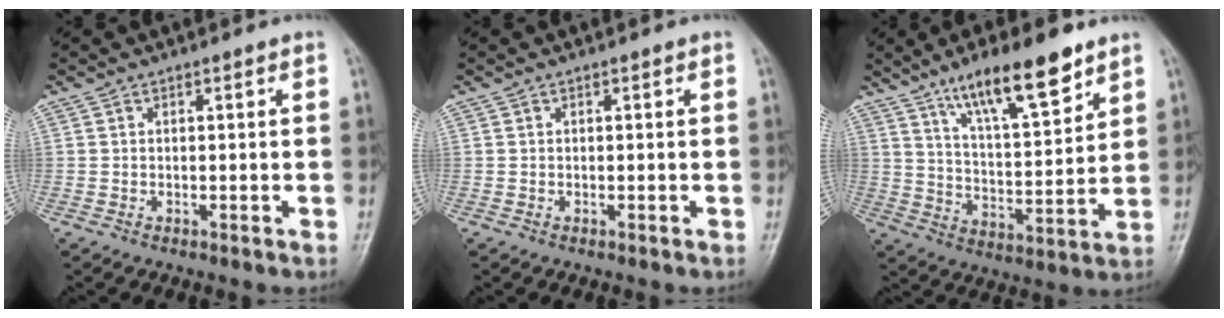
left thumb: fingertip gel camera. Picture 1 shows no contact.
{"total": 0.0}
{"total": 14.8, "force": [9.8, 3.9, 10.5], "torque": [-0.153, -0.051, 0.171]}